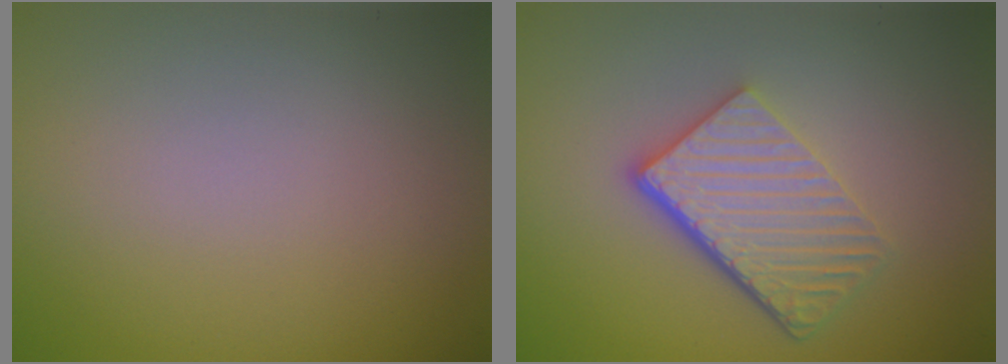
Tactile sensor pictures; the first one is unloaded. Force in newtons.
{"total": 5.4, "press": 3.8, "slide": 3.8}